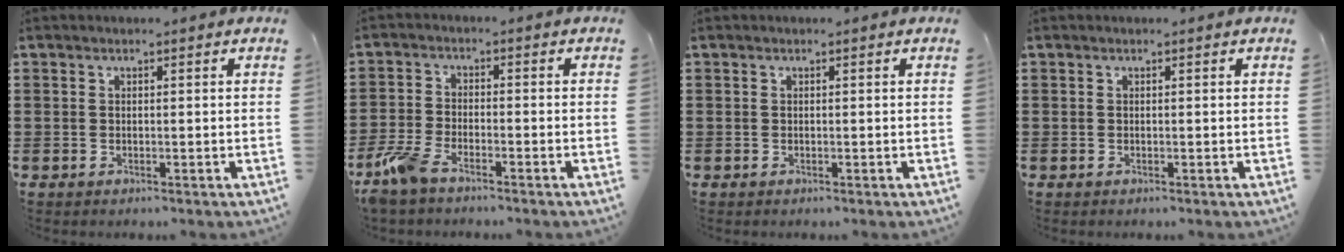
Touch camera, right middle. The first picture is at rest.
{"total": 5.0, "force": [-3.8, 1.3, 3.0], "torque": [-0.091, -0.008, -0.081]}
{"total": 0.0}
{"total": 0.0}